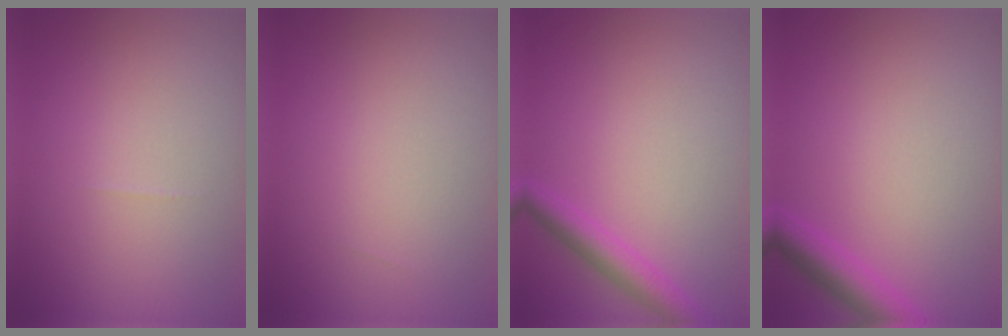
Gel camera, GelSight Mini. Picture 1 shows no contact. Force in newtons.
{"total": 0.0}
{"total": 2.8, "press": 2.8, "slide": 0.1}
{"total": 3.1, "press": 3.1, "slide": 0.2}